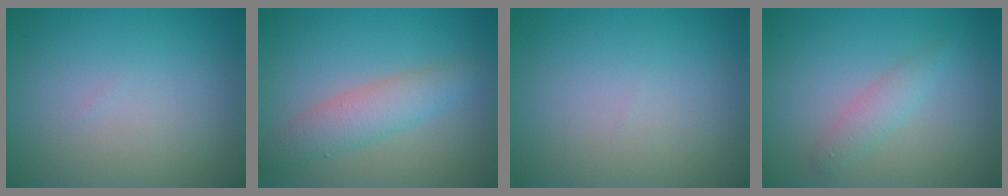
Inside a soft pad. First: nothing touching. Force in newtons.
{"total": 3.6, "press": 3.6, "slide": 0.1}
{"total": 0.0}
{"total": 1.9, "press": 1.9, "slide": 0.0}